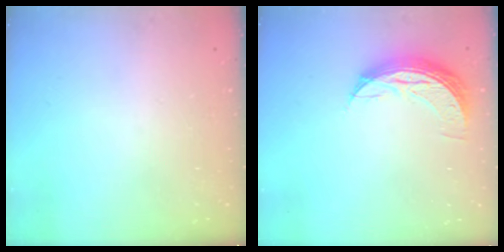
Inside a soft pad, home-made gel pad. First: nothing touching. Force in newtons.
{"total": 7.6, "press": 7.6, "slide": 0.7}